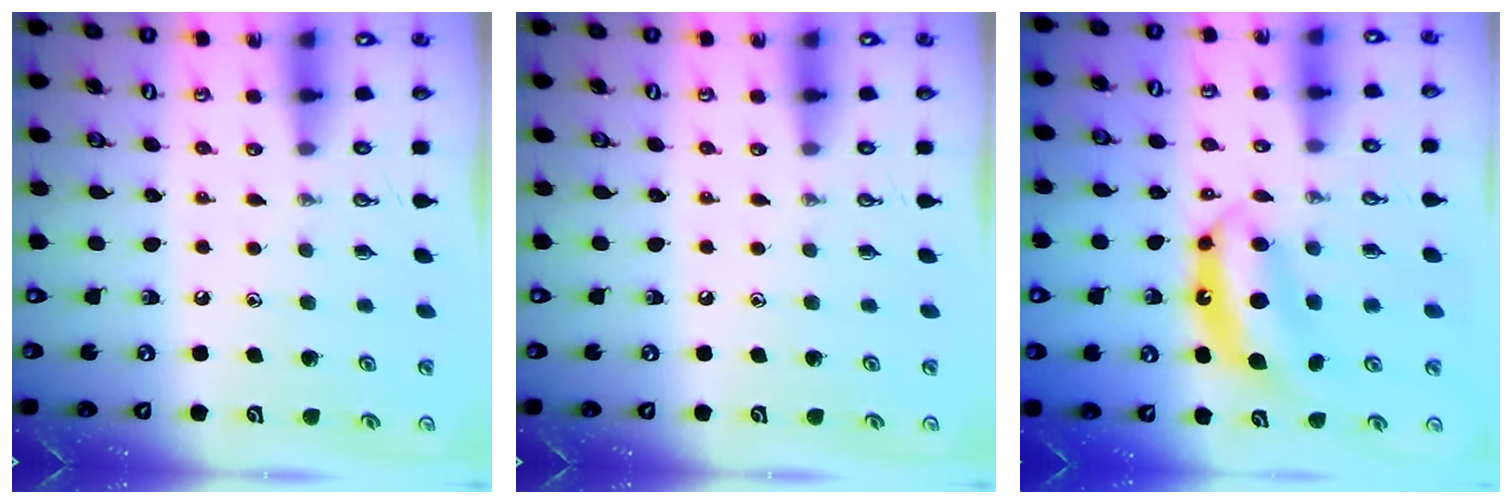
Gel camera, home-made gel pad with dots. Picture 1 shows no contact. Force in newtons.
{"total": 0.0}
{"total": 7.1, "press": 7.0, "slide": 0.6}